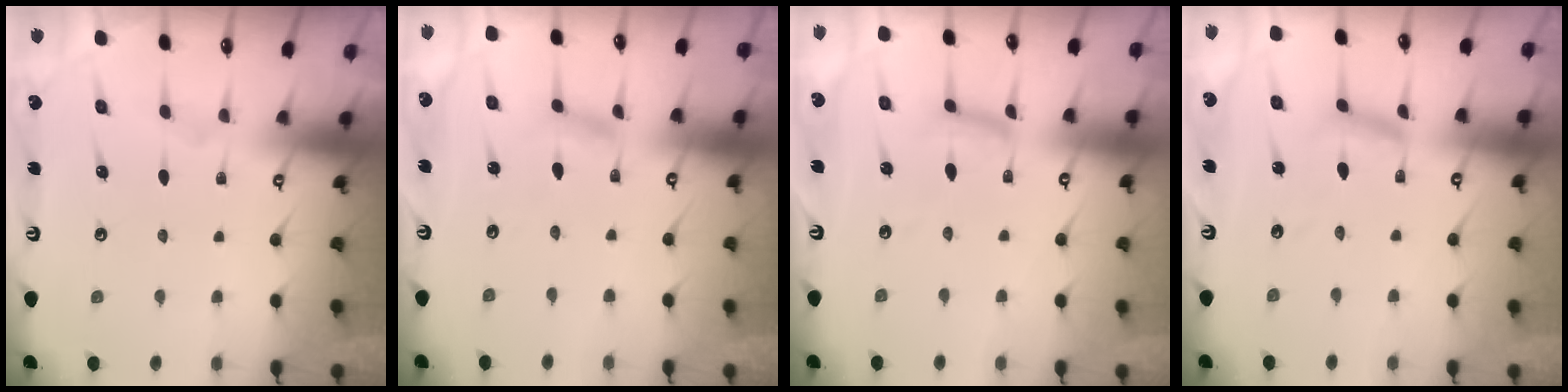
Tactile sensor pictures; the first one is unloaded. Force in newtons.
{"total": 4.2, "press": 4.2, "slide": 0.2}
{"total": 8.2, "press": 8.2, "slide": 0.4}
{"total": 8.1, "press": 8.0, "slide": 0.2}